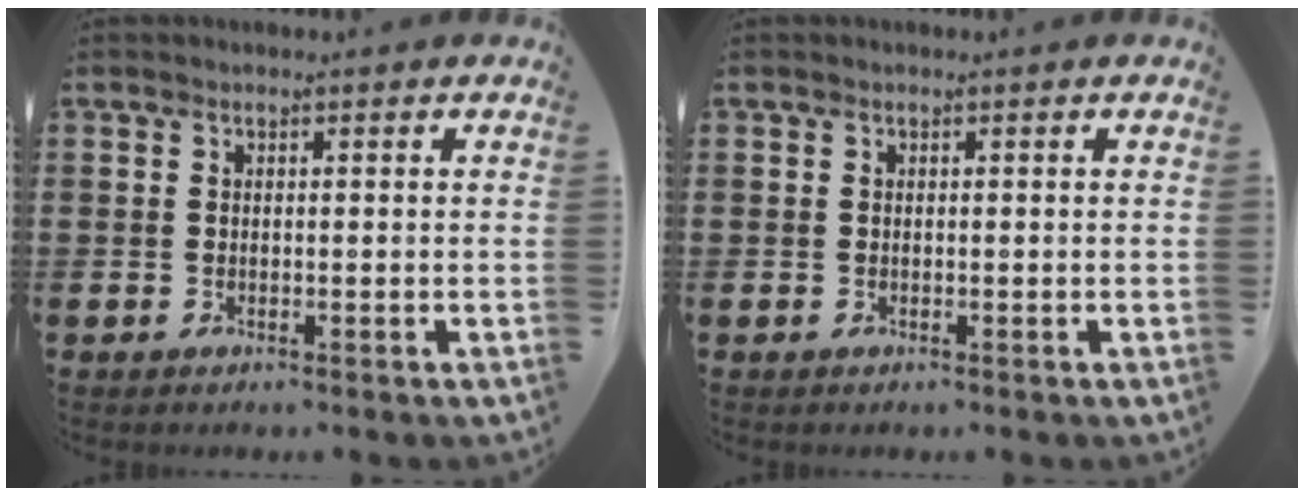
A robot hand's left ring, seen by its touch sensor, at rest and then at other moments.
{"total": 0.0}